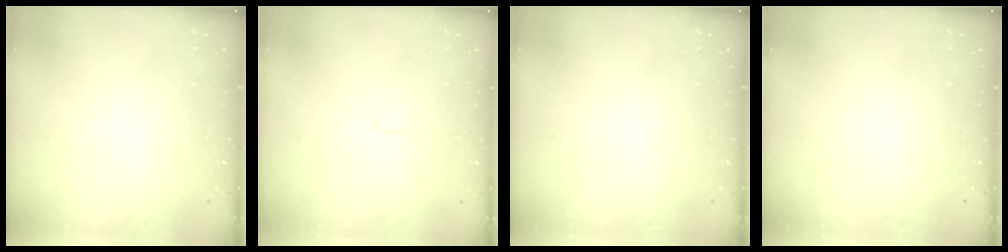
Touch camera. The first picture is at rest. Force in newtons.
{"total": 3.0, "press": 3.0, "slide": 0.2}
{"total": 0.0}
{"total": 0.0}